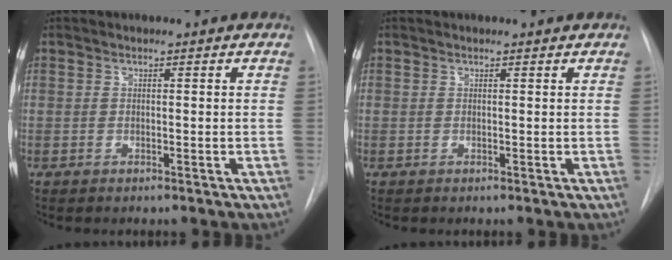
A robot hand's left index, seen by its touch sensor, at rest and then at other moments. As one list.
[{"total": 0.8, "force": [0.8, -0.1, 0.1], "torque": [-0.009, 0.002, 0.005]}]